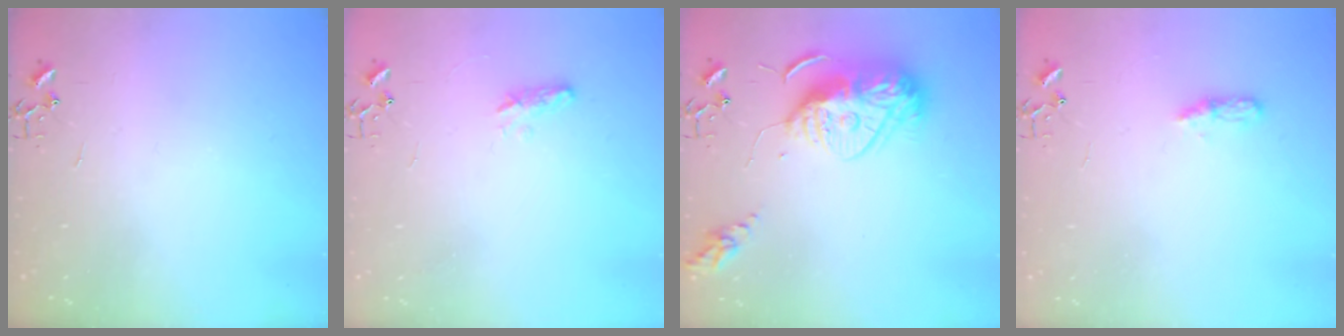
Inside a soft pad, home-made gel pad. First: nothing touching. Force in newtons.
{"total": 6.5, "press": 6.4, "slide": 0.7}
{"total": 14.7, "press": 14.6, "slide": 1.3}
{"total": 4.9, "press": 4.8, "slide": 0.6}